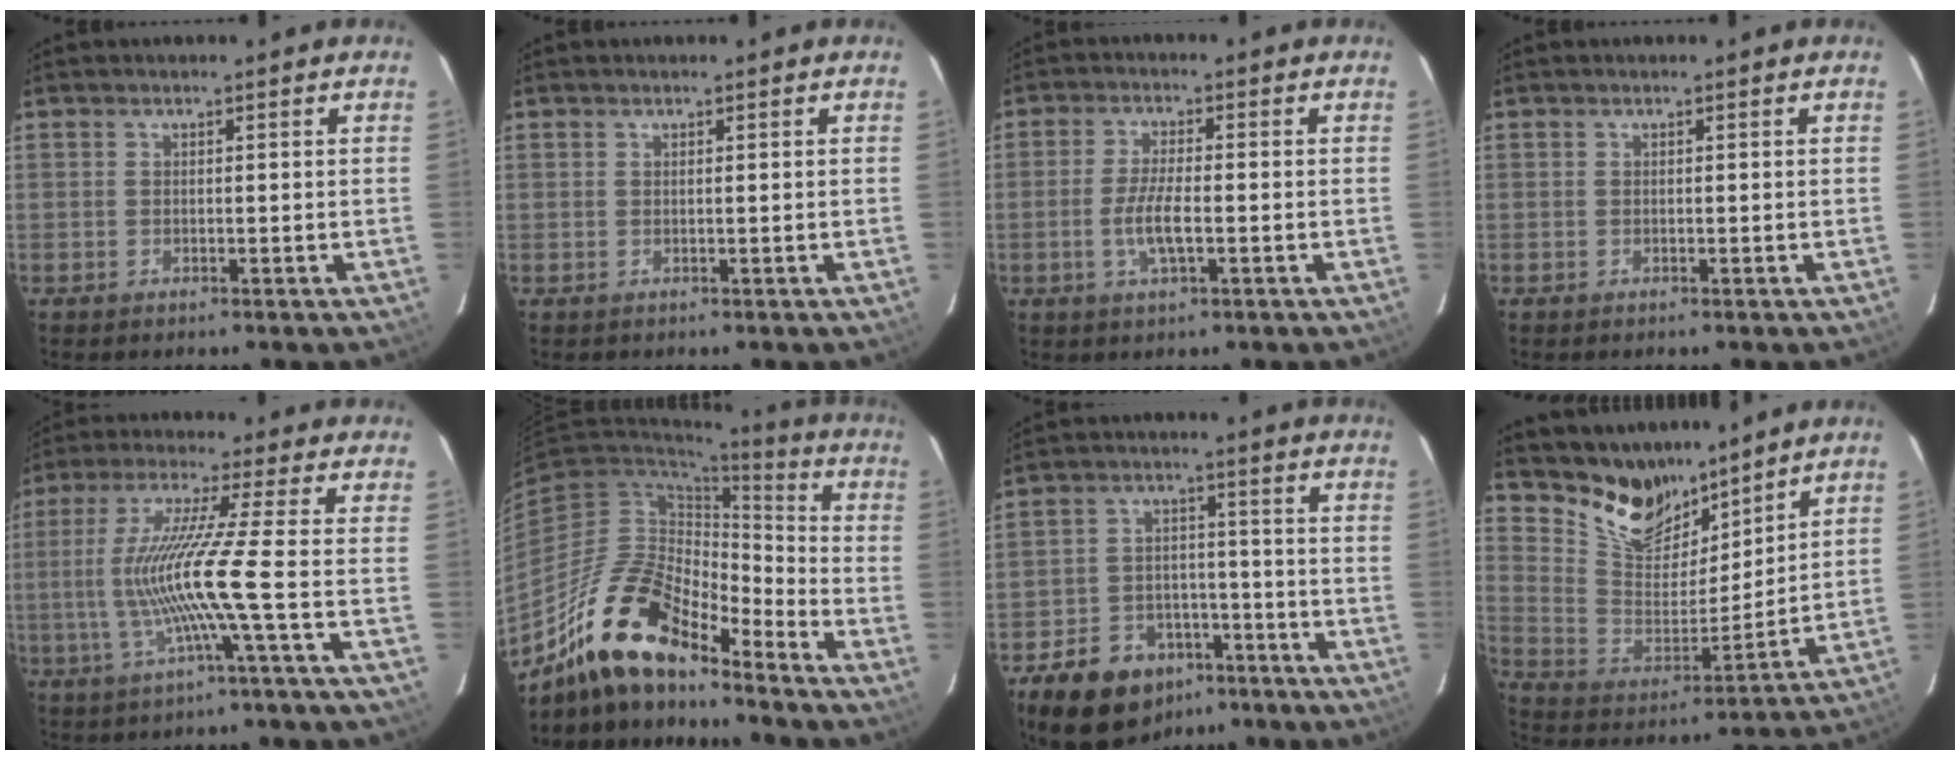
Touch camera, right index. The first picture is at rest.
{"total": 0.5, "force": [0.2, 0.5, -0.1], "torque": [0.001, 0.003, 0.003]}
{"total": 5.5, "force": [-1.5, 1.3, 5.1], "torque": [-0.104, -0.004, -0.030]}
{"total": 0.0}
{"total": 11.8, "force": [-2.6, -2.4, 11.3], "torque": [-0.216, -0.010, -0.042]}
{"total": 17.4, "force": [-13.6, 5.4, 9.4], "torque": [-0.176, 0.001, -0.260]}
{"total": 14.8, "force": [-9.6, 9.6, 5.8], "torque": [-0.145, 0.020, -0.132]}
{"total": 13.8, "force": [11.3, 6.4, 4.6], "torque": [-0.105, -0.003, 0.219]}